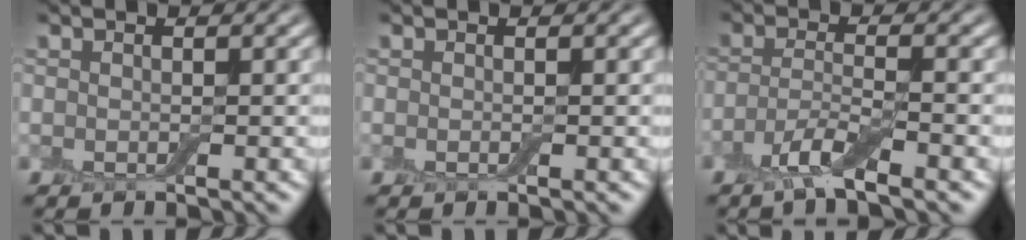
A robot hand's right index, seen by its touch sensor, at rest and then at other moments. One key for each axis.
{"total": 0.0}
{"total": 3.4, "fx": -2.2, "fy": 0.6, "fz": 2.6, "tx": -0.055, "ty": -0.003, "tz": -0.054}